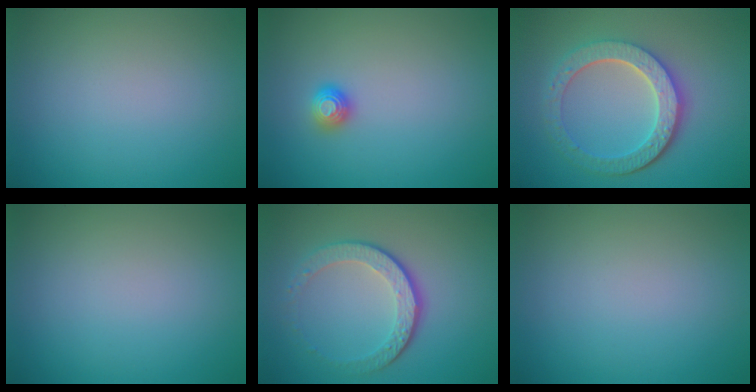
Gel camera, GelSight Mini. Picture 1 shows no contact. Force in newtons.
{"total": 1.1, "press": 1.1, "slide": 0.2}
{"total": 5.8, "press": 4.6, "slide": 3.6}
{"total": 0.0}
{"total": 4.5, "press": 3.1, "slide": 3.3}
{"total": 0.0}